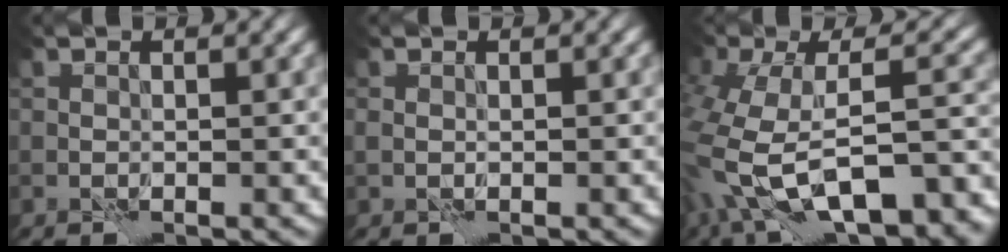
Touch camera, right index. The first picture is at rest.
{"total": 0.0}
{"total": 12.3, "force": [-6.1, 5.5, 9.2], "torque": [-0.186, -0.010, -0.076]}